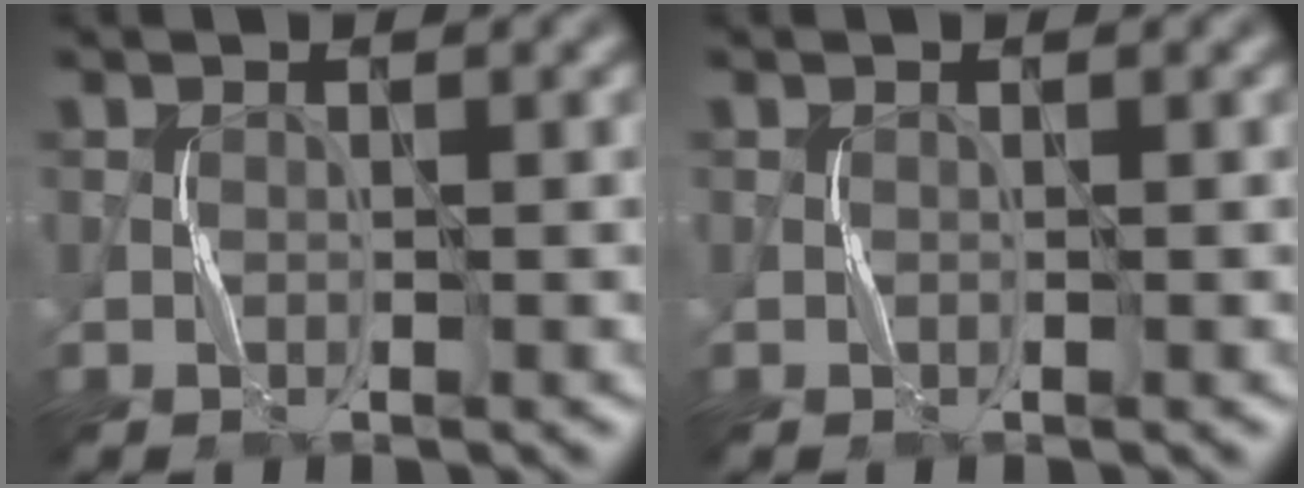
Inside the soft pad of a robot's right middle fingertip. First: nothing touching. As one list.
[{"total": 0.0}]